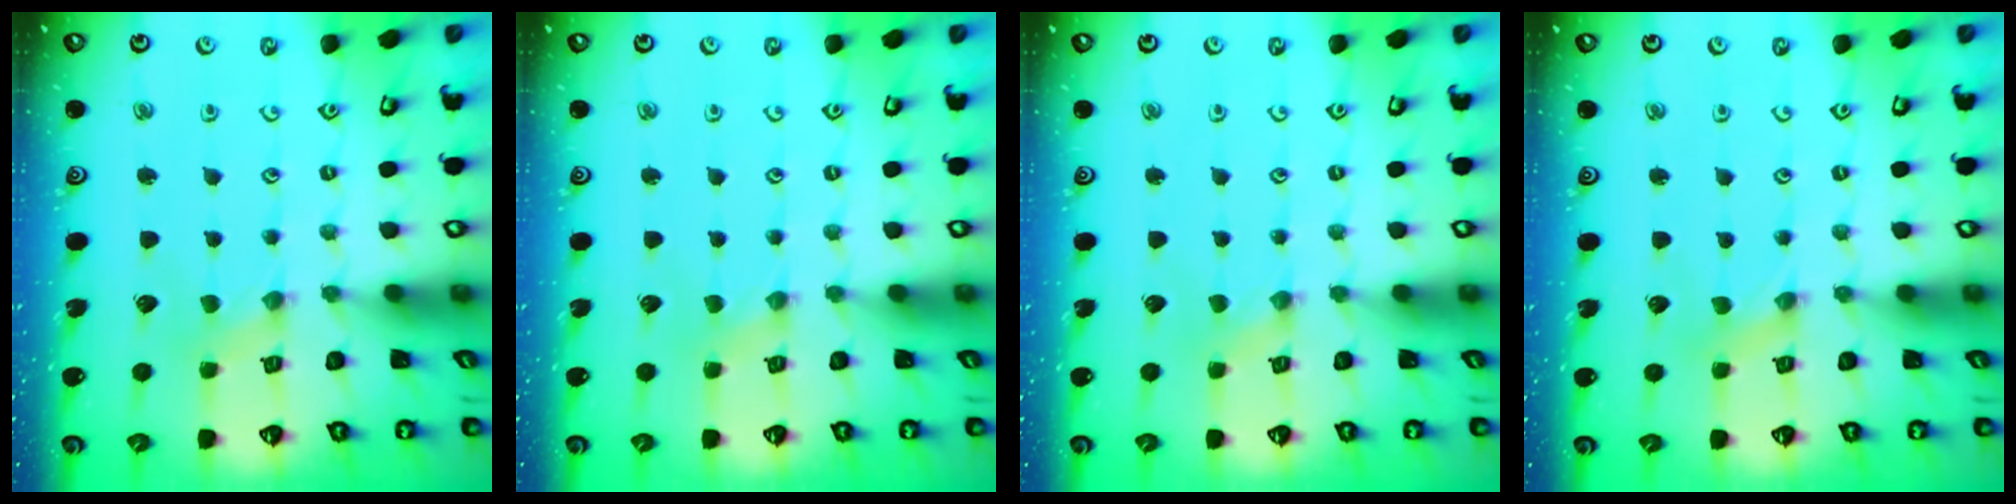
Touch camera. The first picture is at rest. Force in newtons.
{"total": 0.0}
{"total": 0.5, "press": 0.5, "slide": 0.2}
{"total": 0.0}